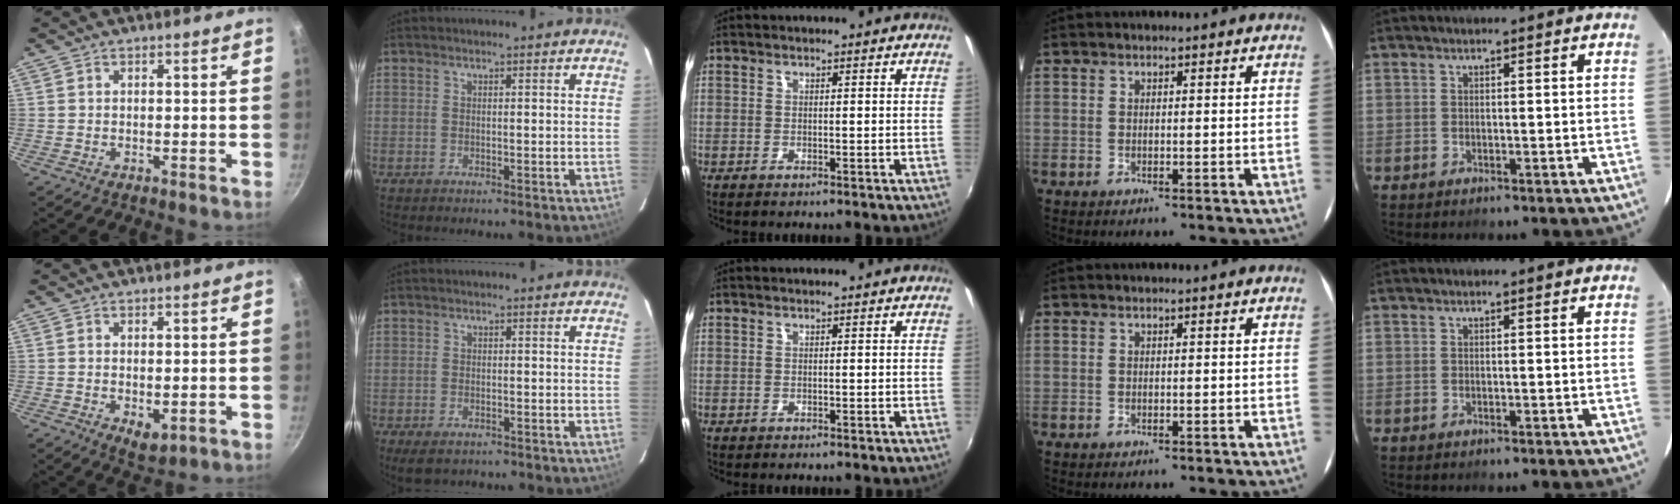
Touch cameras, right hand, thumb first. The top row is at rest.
{"thumb": {"total": 3.9, "force": [-0.5, 2.2, 3.2], "torque": [-0.048, -0.013, 0.000]}, "index": {"total": 4.2, "force": [-3.1, 2.0, 2.1], "torque": [-0.050, -0.013, -0.049]}}